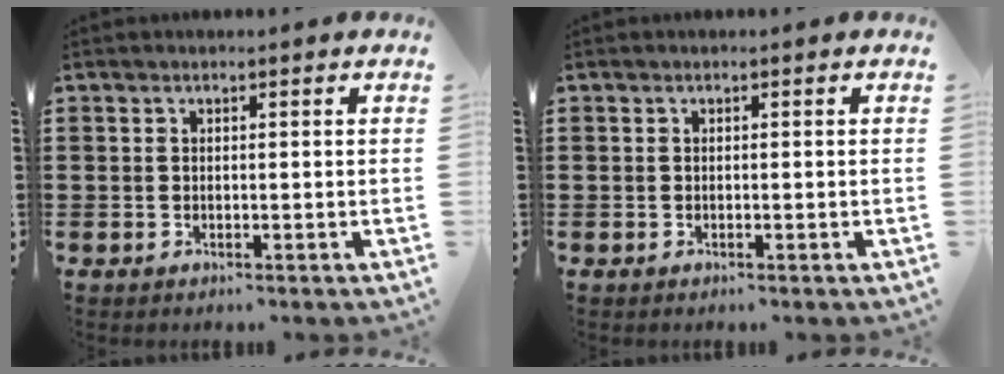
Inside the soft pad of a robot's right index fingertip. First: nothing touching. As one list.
[{"total": 0.0}]